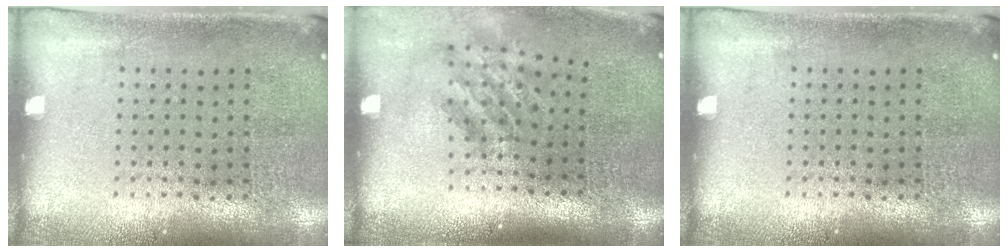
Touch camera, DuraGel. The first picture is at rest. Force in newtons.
{"total": 1.9, "press": 1.3, "slide": 1.3}
{"total": 0.0}